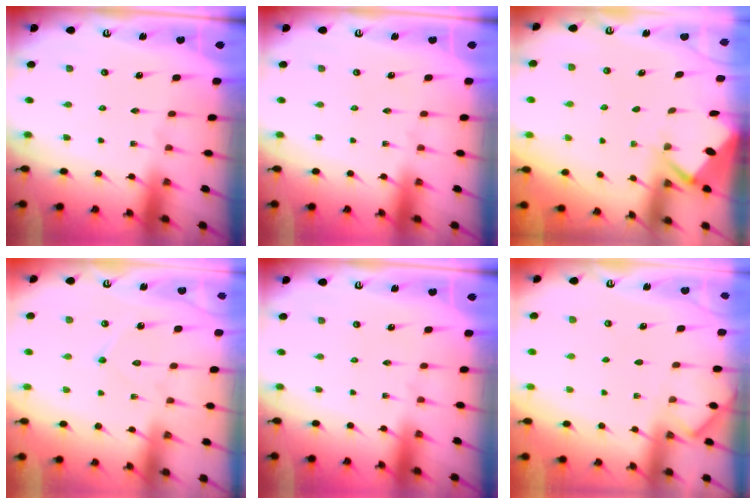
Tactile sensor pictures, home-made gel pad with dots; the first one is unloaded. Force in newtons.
{"total": 0.0}
{"total": 2.9, "press": 2.9, "slide": 0.3}
{"total": 5.7, "press": 5.7, "slide": 0.6}
{"total": 0.0}
{"total": 3.7, "press": 3.7, "slide": 0.5}